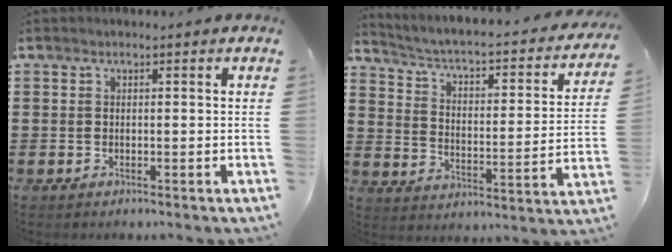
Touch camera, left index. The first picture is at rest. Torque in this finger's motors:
{"motor_torque": [1.24, -0.90, 0.42, 0.07]}